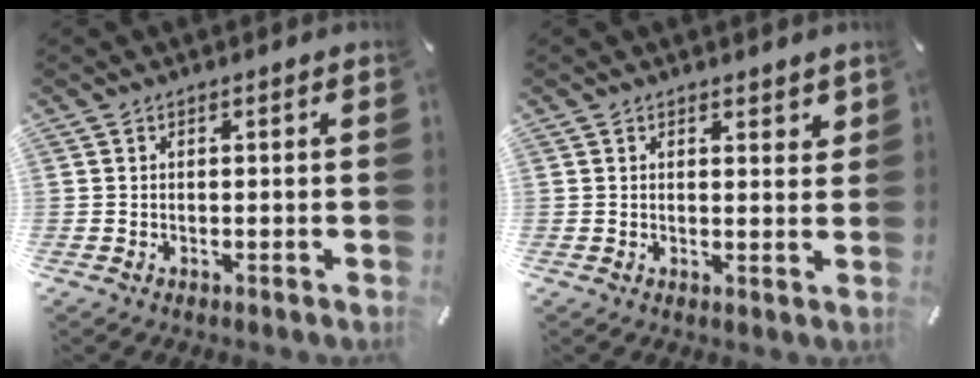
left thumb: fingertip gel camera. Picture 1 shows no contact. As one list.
[{"total": 2.4, "force": [2.0, 1.1, 0.7], "torque": [-0.001, -0.011, 0.033]}]